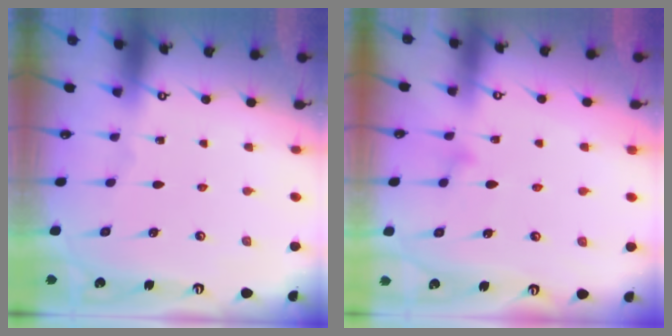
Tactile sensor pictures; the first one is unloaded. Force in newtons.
{"total": 9.1, "press": 9.1, "slide": 0.5}